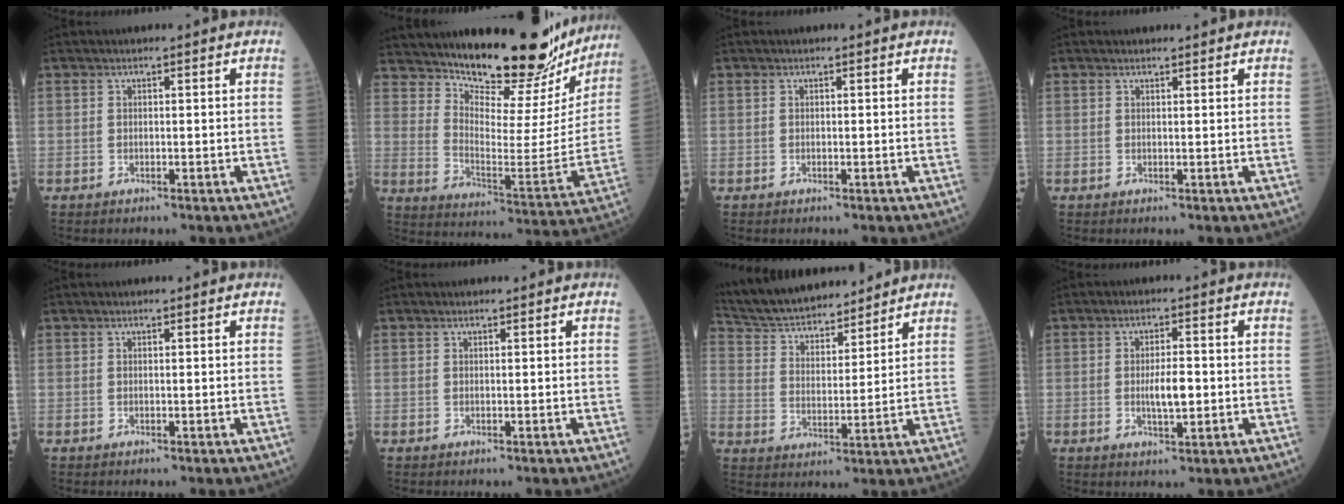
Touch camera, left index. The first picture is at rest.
{"total": 22.7, "force": [20.8, 4.8, 7.6], "torque": [-0.115, -0.085, 0.281]}
{"total": 0.0}
{"total": 1.2, "force": [1.2, 0.2, 0.1], "torque": [-0.009, 0.004, 0.020]}
{"total": 0.7, "force": [0.6, 0.1, 0.1], "torque": [-0.006, 0.004, 0.011]}
{"total": 0.7, "force": [0.7, 0.0, 0.1], "torque": [-0.008, 0.002, 0.011]}
{"total": 17.6, "force": [16.0, 4.3, 5.9], "torque": [-0.113, 0.026, 0.270]}
{"total": 4.1, "force": [-0.3, 1.1, 4.0], "torque": [-0.075, -0.002, -0.004]}